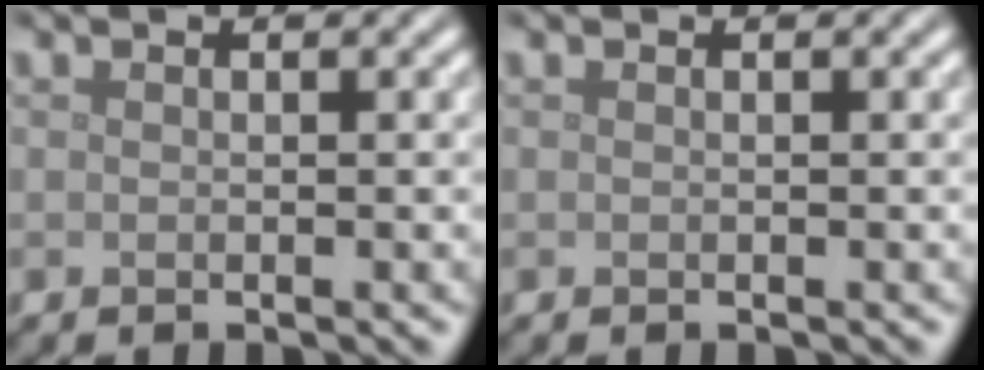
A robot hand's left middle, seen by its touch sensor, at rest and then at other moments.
{"total": 0.0}